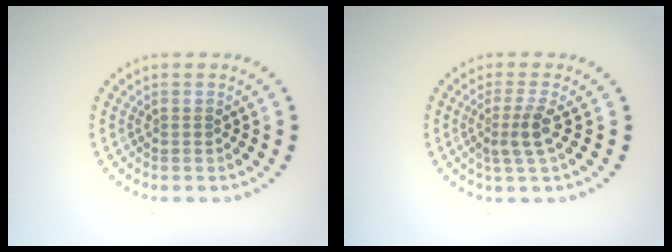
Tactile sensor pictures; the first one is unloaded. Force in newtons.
{"total": 2.4, "press": 1.8, "slide": 1.6}